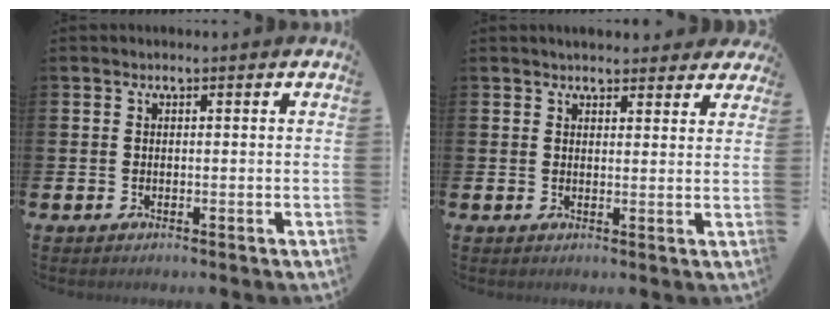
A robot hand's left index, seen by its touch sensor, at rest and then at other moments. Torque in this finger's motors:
{"motor_torque": [1.11, -1.03, 0.89, 0.12]}